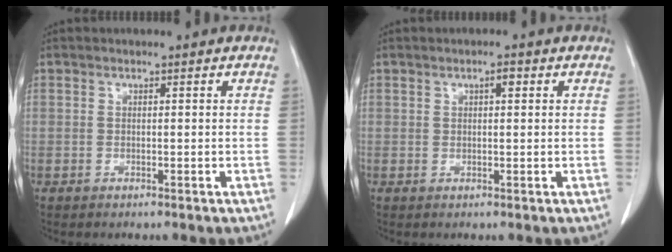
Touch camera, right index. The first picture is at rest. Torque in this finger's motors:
{"motor_torque": [0.15, -0.10, -0.03, 0.01]}